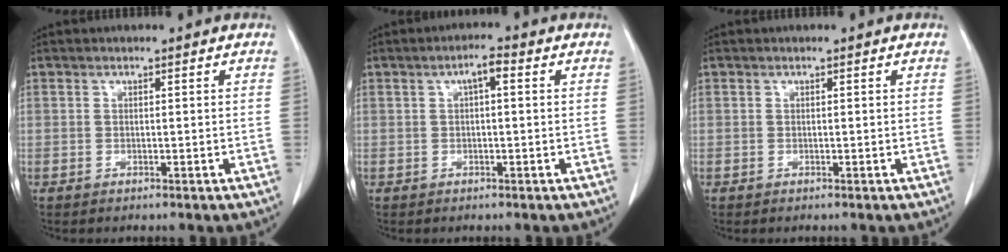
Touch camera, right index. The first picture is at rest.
{"total": 2.6, "force": [0.7, 0.6, 2.5], "torque": [-0.041, 0.008, 0.010]}
{"total": 0.0}